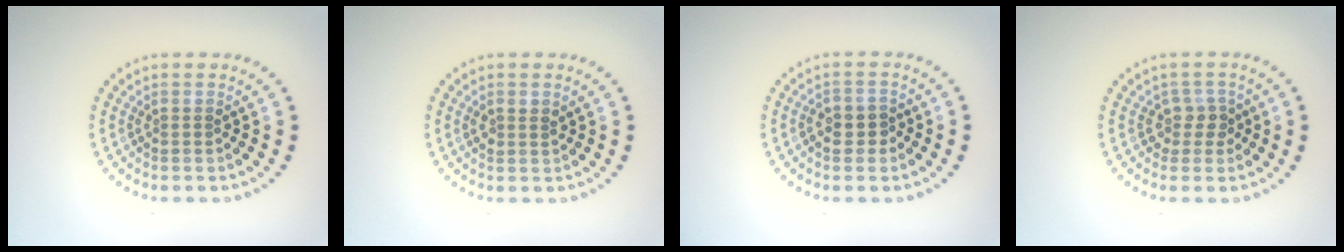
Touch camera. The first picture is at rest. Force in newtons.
{"total": 1.2, "press": 1.0, "slide": 0.6}
{"total": 2.2, "press": 2.1, "slide": 0.7}
{"total": 1.8, "press": 1.4, "slide": 1.1}